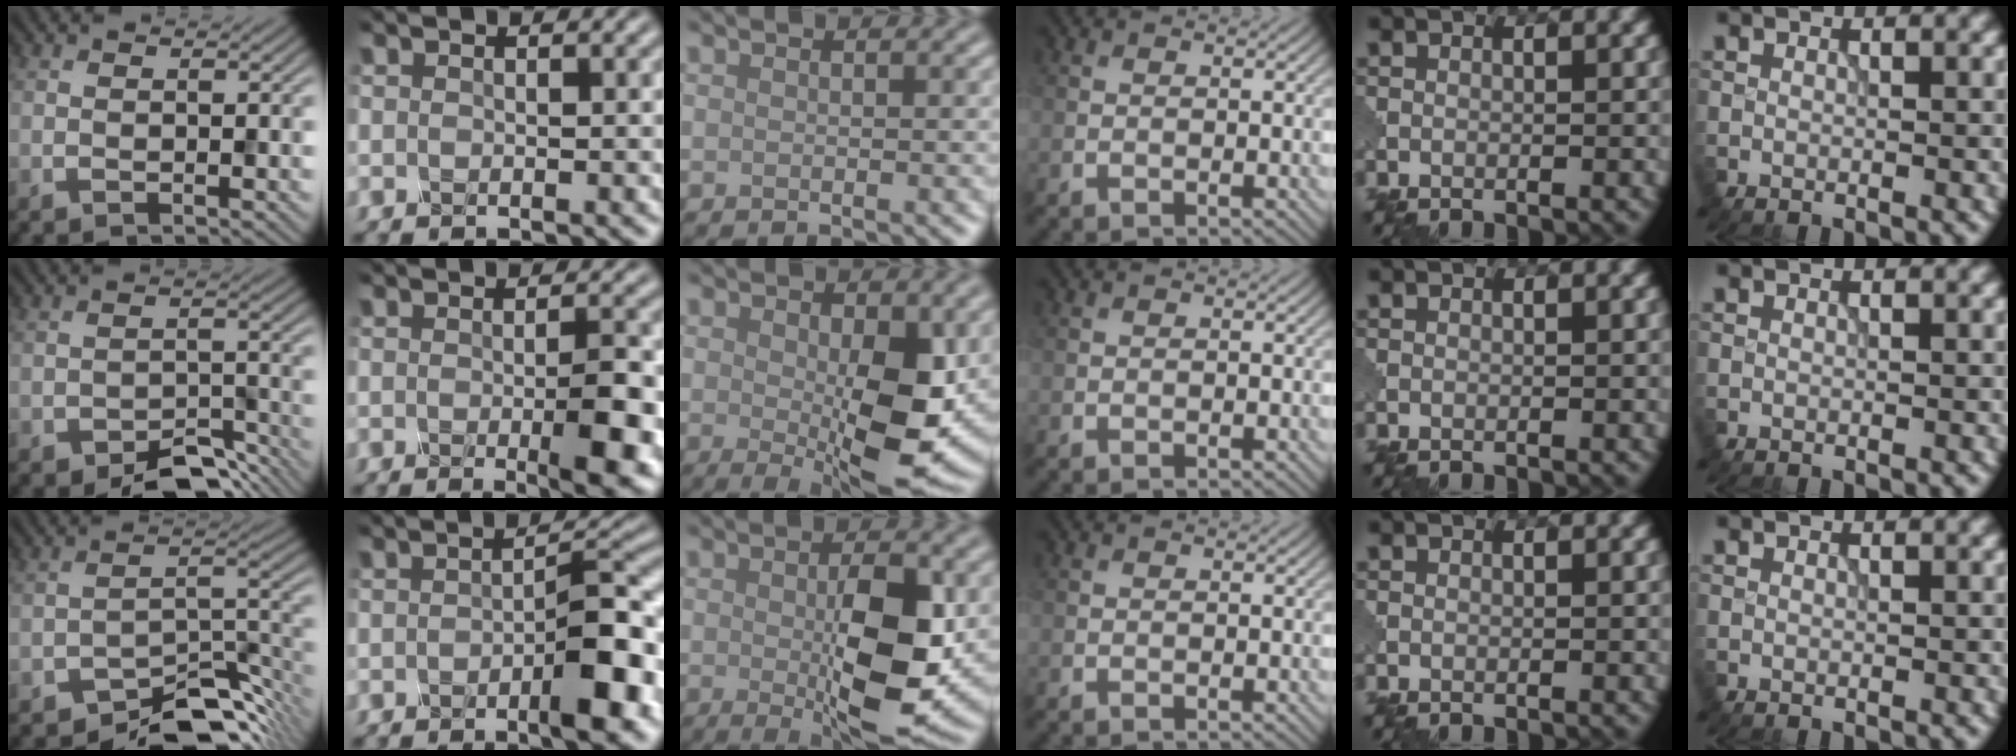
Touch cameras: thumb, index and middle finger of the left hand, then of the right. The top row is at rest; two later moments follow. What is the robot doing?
{"motion": "press", "object": "mechanical pencil"}